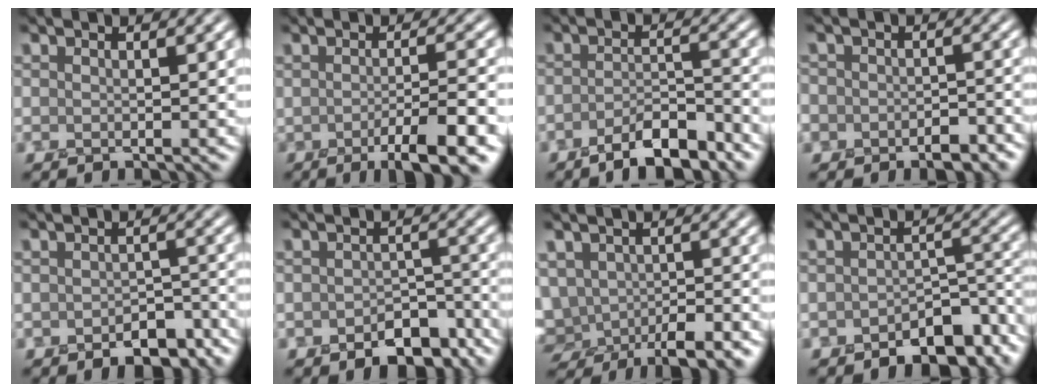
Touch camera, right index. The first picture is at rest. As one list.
[{"total": 6.5, "force": [-3.1, 1.5, 5.5], "torque": [-0.080, -0.003, -0.046]}, {"total": 4.9, "force": [-3.5, 1.2, 3.2], "torque": [-0.053, 0.004, -0.062]}, {"total": 5.5, "force": [-3.3, 3.7, 2.2], "torque": [-0.003, 0.000, -0.052]}, {"total": 4.8, "force": [-2.6, 2.7, 3.0], "torque": [-0.036, -0.011, -0.031]}, {"total": 5.6, "force": [-3.3, 3.1, 3.2], "torque": [-0.038, -0.013, -0.044]}, {"total": 8.0, "force": [-2.9, 5.1, 5.4], "torque": [-0.094, -0.023, -0.033]}, {"total": 7.0, "force": [-4.1, 3.7, 4.3], "torque": [-0.046, -0.008, -0.064]}]